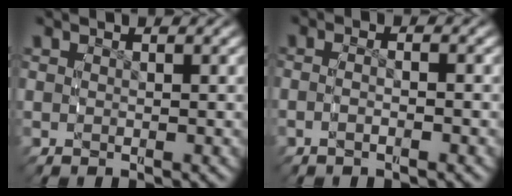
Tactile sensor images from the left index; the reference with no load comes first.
{"total": 2.1, "force": [-1.0, 0.6, 1.7], "torque": [-0.035, 0.004, -0.021]}